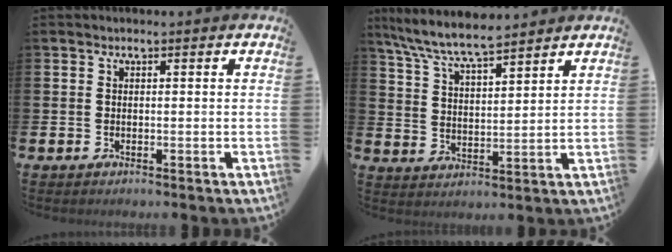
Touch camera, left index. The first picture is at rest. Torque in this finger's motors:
{"motor_torque": [0.08, -0.26, 0.74, 0.21]}